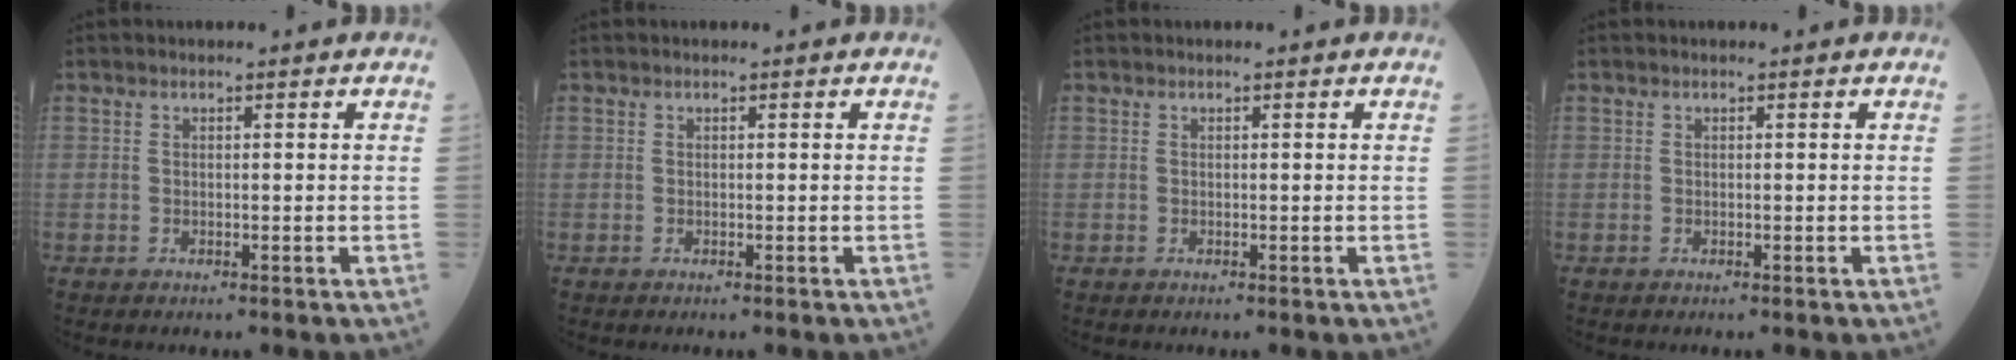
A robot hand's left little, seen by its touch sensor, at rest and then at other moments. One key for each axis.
{"total": 0.0}
{"total": 0.0}
{"total": 0.0}